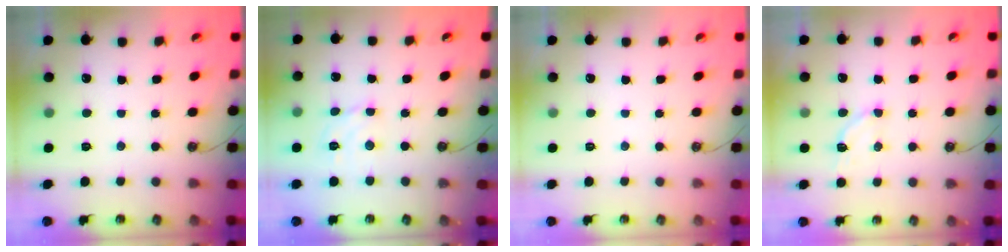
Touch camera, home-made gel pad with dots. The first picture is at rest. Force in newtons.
{"total": 5.2, "press": 5.1, "slide": 0.5}
{"total": 0.0}
{"total": 4.1, "press": 3.9, "slide": 1.2}